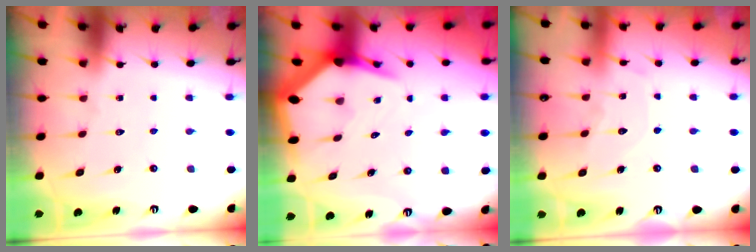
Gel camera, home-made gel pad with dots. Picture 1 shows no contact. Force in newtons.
{"total": 6.0, "press": 5.9, "slide": 0.8}
{"total": 8.4, "press": 8.3, "slide": 0.8}